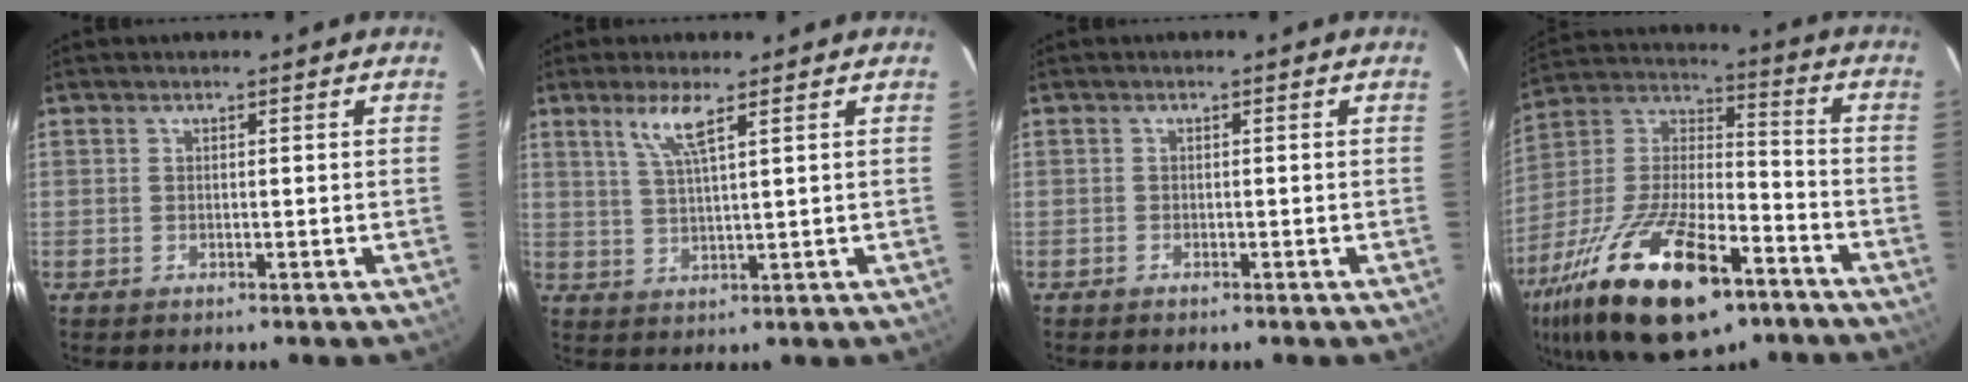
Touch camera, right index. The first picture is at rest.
{"total": 4.9, "force": [2.8, 0.1, 4.0], "torque": [-0.084, -0.002, 0.059]}
{"total": 0.7, "force": [-0.5, 0.4, 0.0], "torque": [-0.002, 0.003, -0.009]}
{"total": 27.8, "force": [-15.9, 11.1, 19.9], "torque": [-0.391, -0.026, -0.266]}